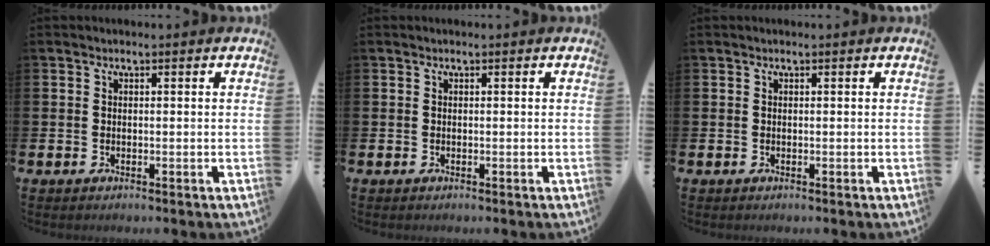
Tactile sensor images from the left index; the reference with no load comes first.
{"total": 0.0}
{"total": 0.0}